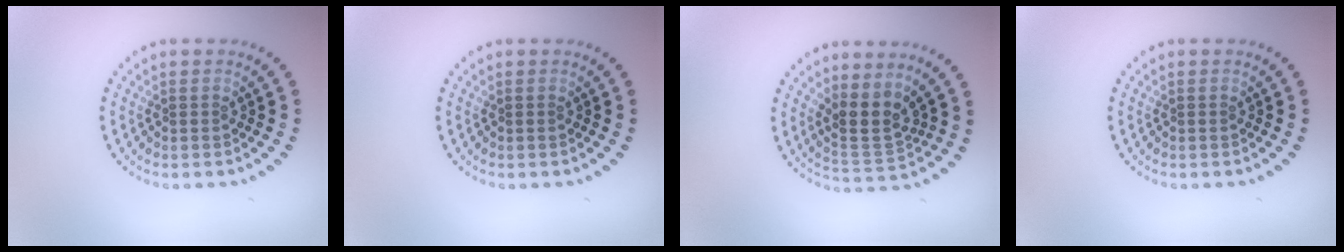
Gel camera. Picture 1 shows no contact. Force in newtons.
{"total": 0.0}
{"total": 3.2, "press": 2.5, "slide": 2.0}
{"total": 0.0}